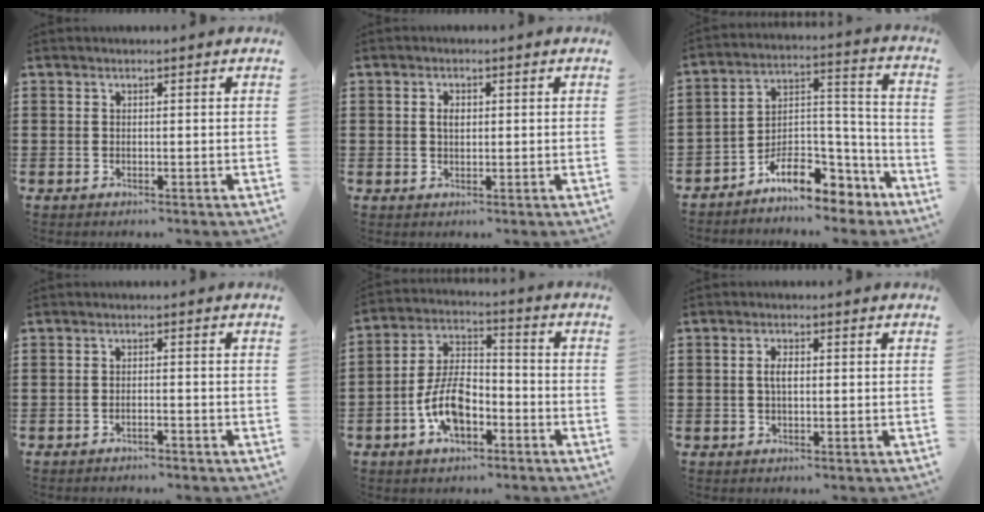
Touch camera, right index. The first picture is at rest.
{"total": 1.9, "force": [0.3, 1.1, 1.5], "torque": [-0.032, 0.008, 0.004]}
{"total": 8.8, "force": [-6.8, 4.4, 3.4], "torque": [-0.053, 0.018, -0.121]}
{"total": 1.4, "force": [-1.3, 0.0, 0.4], "torque": [-0.011, -0.001, -0.026]}
{"total": 9.0, "force": [-3.7, 4.7, 6.7], "torque": [-0.152, 0.006, -0.073]}
{"total": 2.6, "force": [0.2, 1.1, 2.3], "torque": [-0.047, 0.004, 0.001]}